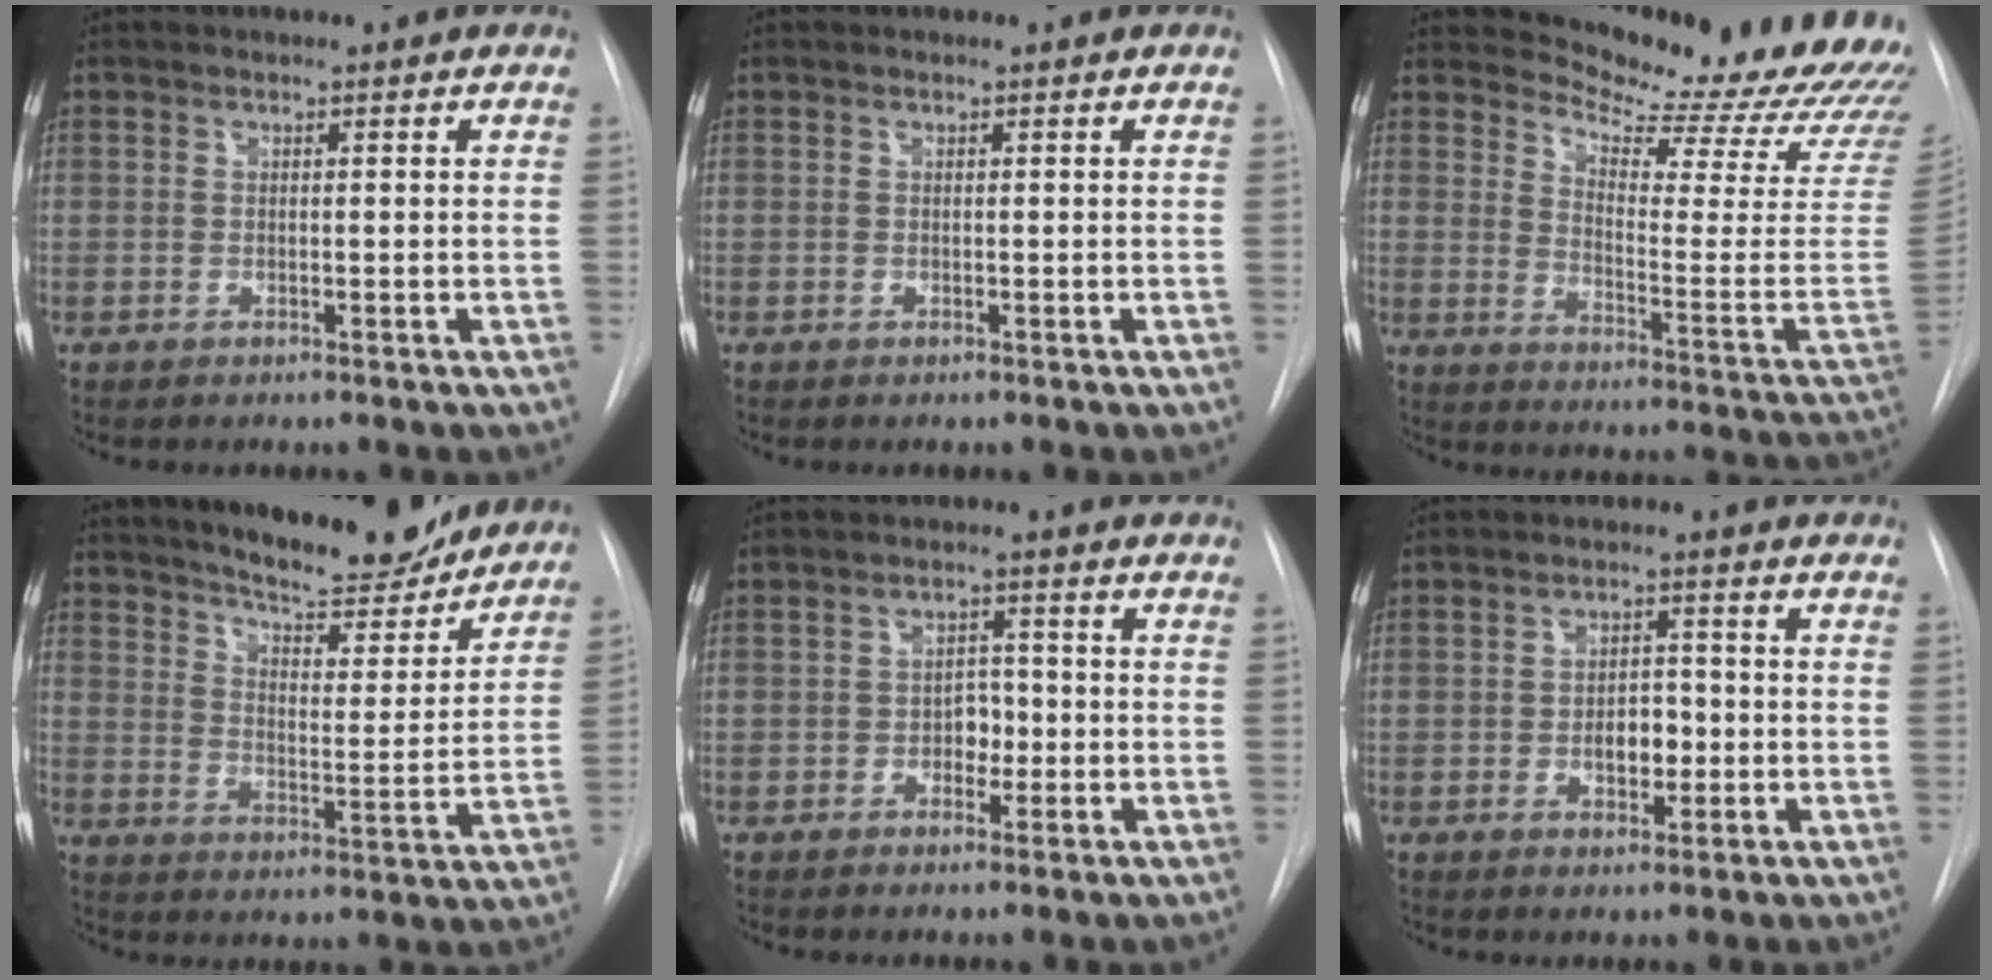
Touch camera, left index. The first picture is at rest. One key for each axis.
{"total": 0.0}
{"total": 20.9, "fx": 19.9, "fy": 2.3, "fz": 5.7, "tx": -0.070, "ty": -0.151, "tz": 0.221}
{"total": 17.8, "fx": 15.7, "fy": 3.5, "fz": 7.5, "tx": -0.112, "ty": -0.026, "tz": 0.219}
{"total": 3.1, "fx": -1.3, "fy": 2.1, "fz": 1.9, "tx": -0.022, "ty": 0.003, "tz": -0.021}
{"total": 4.1, "fx": -1.3, "fy": 2.4, "fz": 3.1, "tx": -0.043, "ty": 0.001, "tz": -0.017}